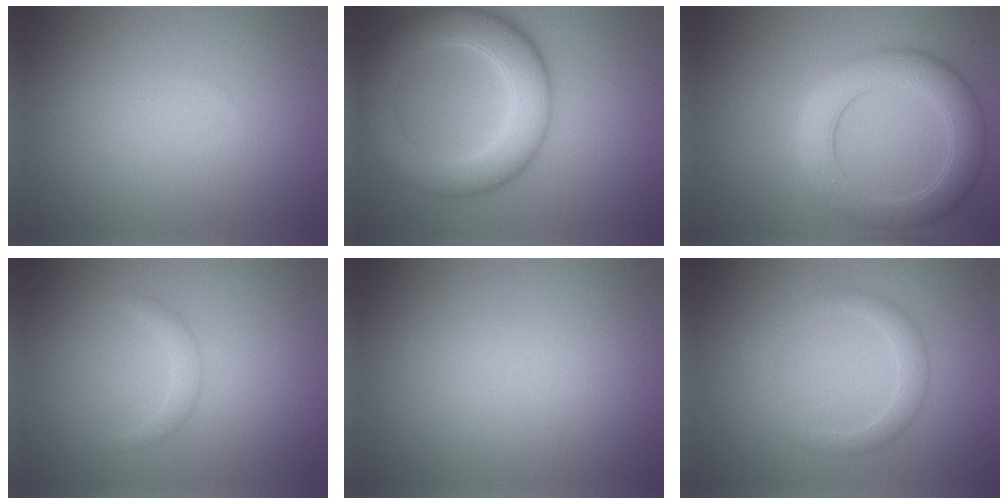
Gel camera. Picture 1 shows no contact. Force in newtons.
{"total": 7.9, "press": 7.9, "slide": 0.2}
{"total": 5.5, "press": 5.4, "slide": 0.3}
{"total": 1.2, "press": 1.2, "slide": 0.0}
{"total": 0.0}
{"total": 2.2, "press": 2.2, "slide": 0.1}